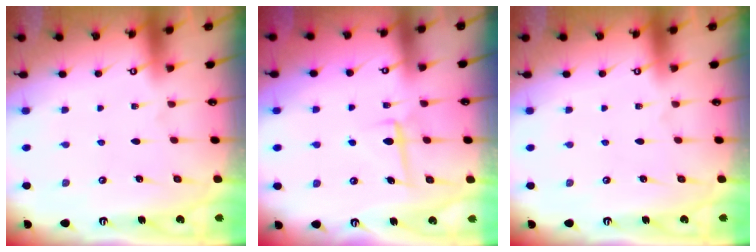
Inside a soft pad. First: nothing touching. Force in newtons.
{"total": 5.7, "press": 5.5, "slide": 1.4}
{"total": 0.0}